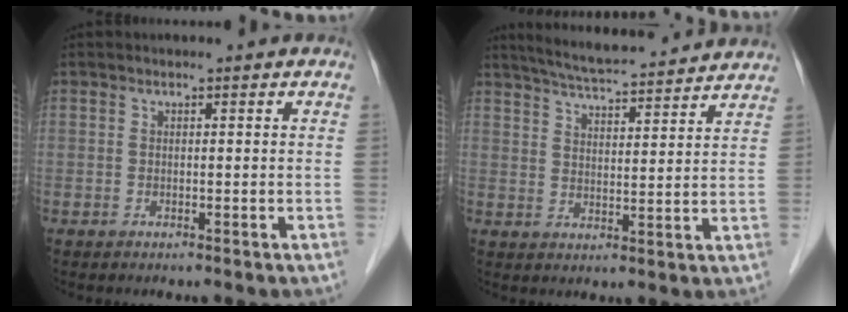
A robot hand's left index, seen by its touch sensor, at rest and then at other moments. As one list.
[{"total": 15.2, "force": [14.1, 1.1, 5.8], "torque": [-0.101, 0.025, 0.201]}]